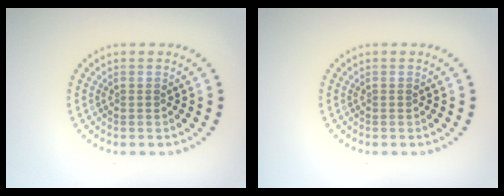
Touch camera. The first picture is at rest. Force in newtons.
{"total": 0.0}